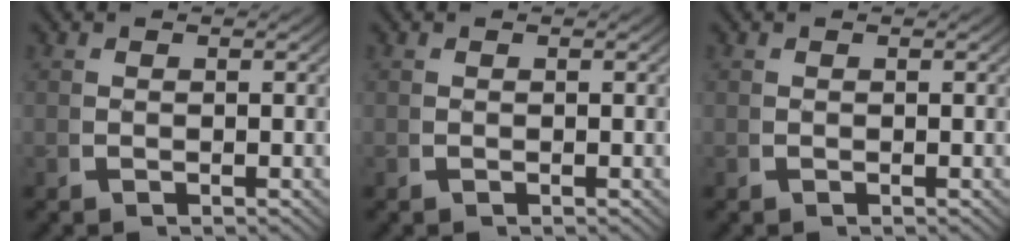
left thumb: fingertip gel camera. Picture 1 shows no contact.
{"total": 0.0}
{"total": 0.0}